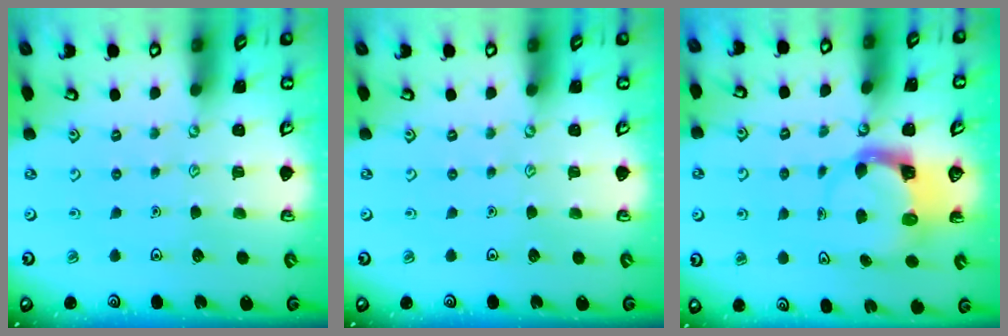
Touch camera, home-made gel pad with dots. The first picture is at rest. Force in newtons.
{"total": 0.0}
{"total": 3.8, "press": 3.7, "slide": 0.5}